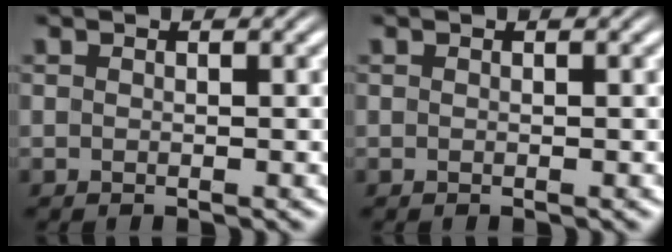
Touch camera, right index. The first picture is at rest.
{"total": 0.0}